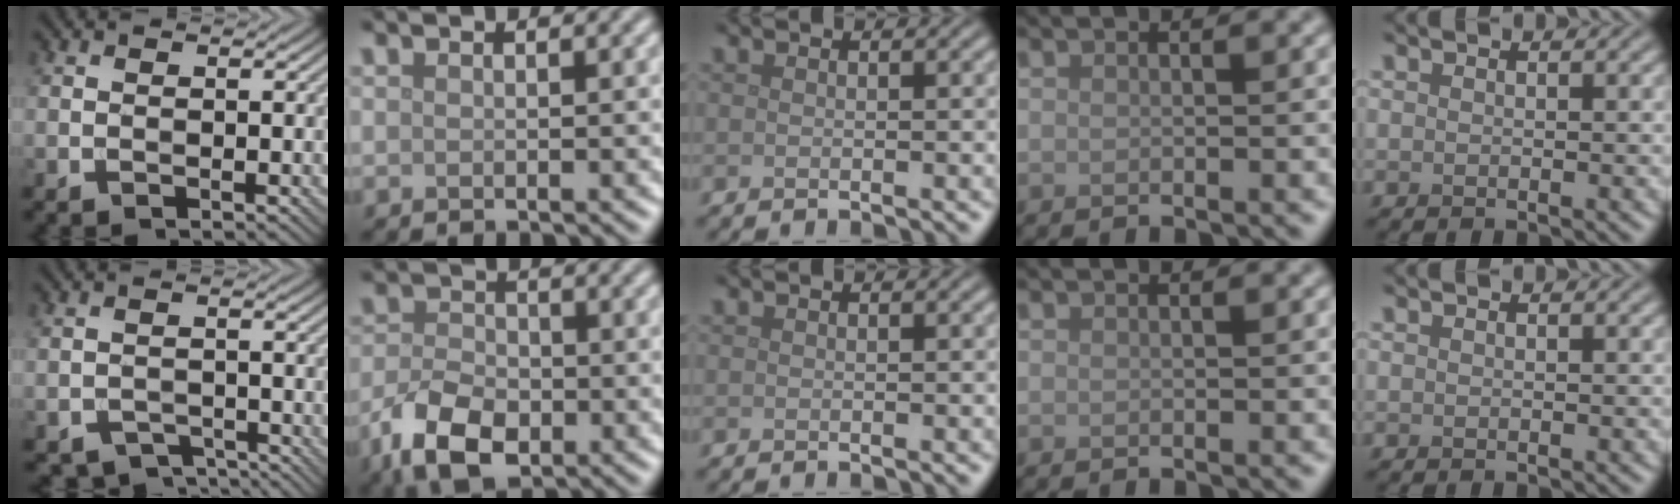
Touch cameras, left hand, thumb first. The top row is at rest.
{"thumb": {"total": 3.8, "force": [-3.2, 1.7, 1.1], "torque": [-0.014, -0.009, -0.053]}, "index": {"total": 6.5, "force": [-3.1, 3.8, 4.2], "torque": [-0.090, -0.007, -0.062]}}